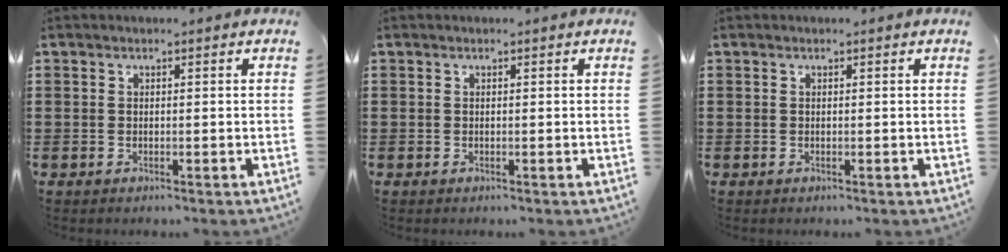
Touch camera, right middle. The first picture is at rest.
{"total": 0.0}
{"total": 0.0}